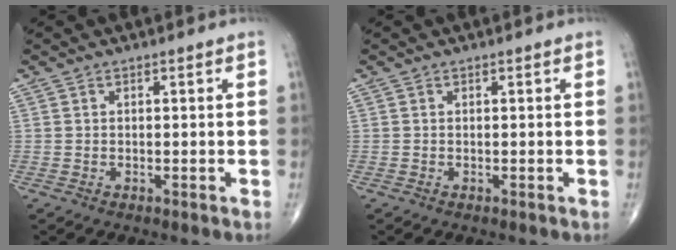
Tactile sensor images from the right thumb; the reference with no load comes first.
{"total": 0.0}